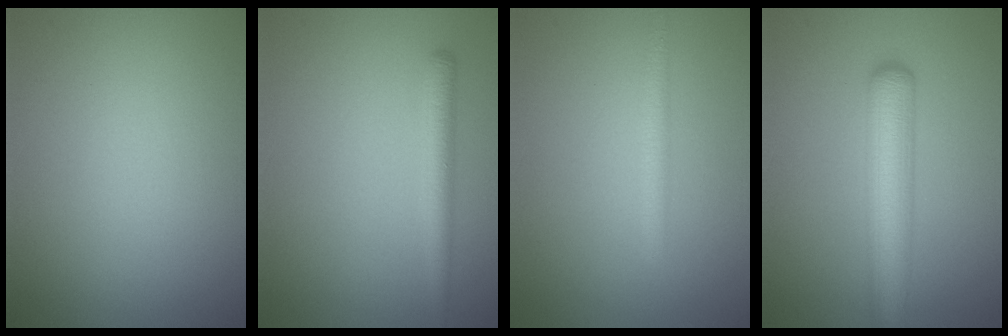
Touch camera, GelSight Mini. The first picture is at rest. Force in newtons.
{"total": 2.3, "press": 2.3, "slide": 0.2}
{"total": 1.7, "press": 1.7, "slide": 0.1}
{"total": 5.8, "press": 5.8, "slide": 0.1}